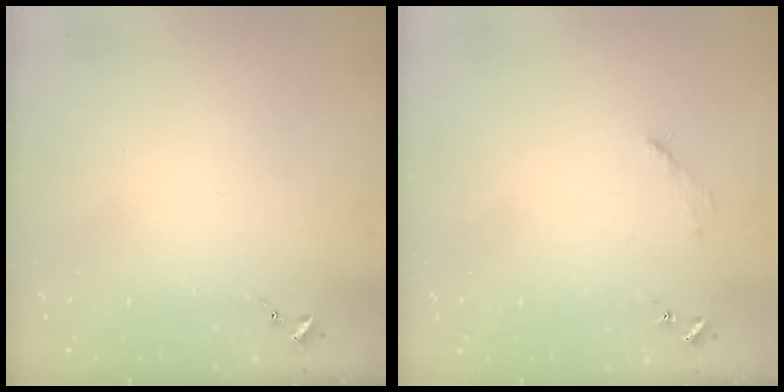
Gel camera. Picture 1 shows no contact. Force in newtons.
{"total": 2.6, "press": 2.6, "slide": 0.3}